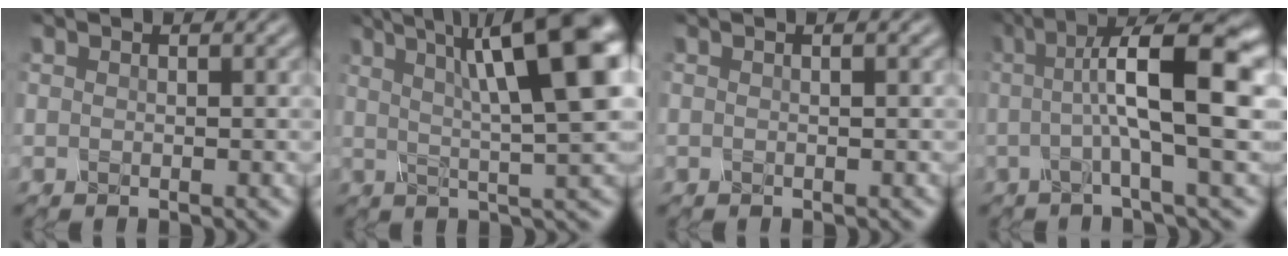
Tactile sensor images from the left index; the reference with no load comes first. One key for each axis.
{"total": 12.3, "fx": 4.0, "fy": 2.9, "fz": 11.3, "tx": -0.146, "ty": 0.012, "tz": 0.062}
{"total": 2.1, "fx": 0.7, "fy": 1.1, "fz": 1.6, "tx": -0.006, "ty": 0.005, "tz": -0.013}
{"total": 9.6, "fx": 0.8, "fy": 1.9, "fz": 9.4, "tx": -0.125, "ty": 0.017, "tz": 0.005}